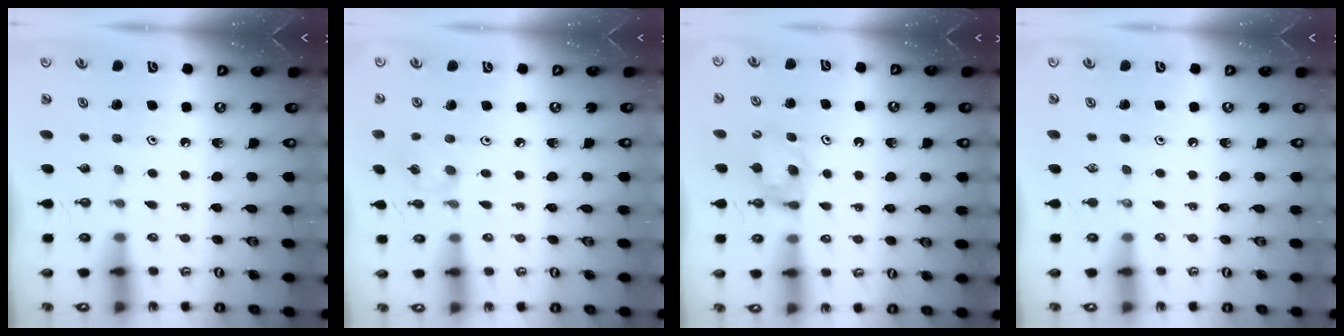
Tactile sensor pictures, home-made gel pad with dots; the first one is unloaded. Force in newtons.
{"total": 2.7, "press": 2.7, "slide": 0.1}
{"total": 7.0, "press": 7.0, "slide": 0.5}
{"total": 0.0}